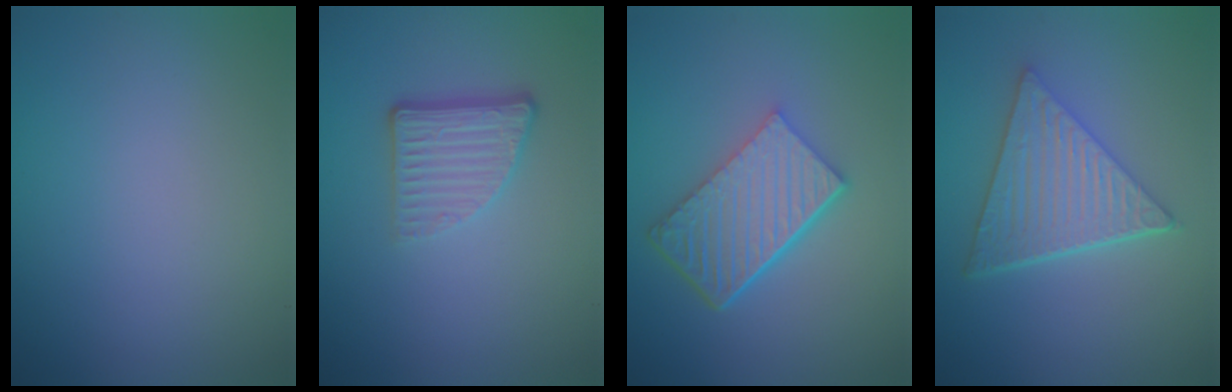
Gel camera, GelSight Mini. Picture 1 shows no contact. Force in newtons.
{"total": 3.7, "press": 2.6, "slide": 2.7}
{"total": 6.7, "press": 4.4, "slide": 4.9}
{"total": 5.9, "press": 4.4, "slide": 3.9}